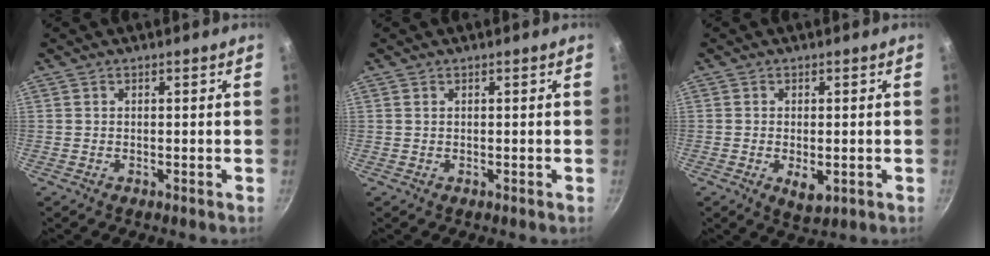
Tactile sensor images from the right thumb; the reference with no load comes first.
{"total": 0.0}
{"total": 4.2, "force": [-0.9, 2.2, 3.4], "torque": [-0.051, -0.009, -0.009]}